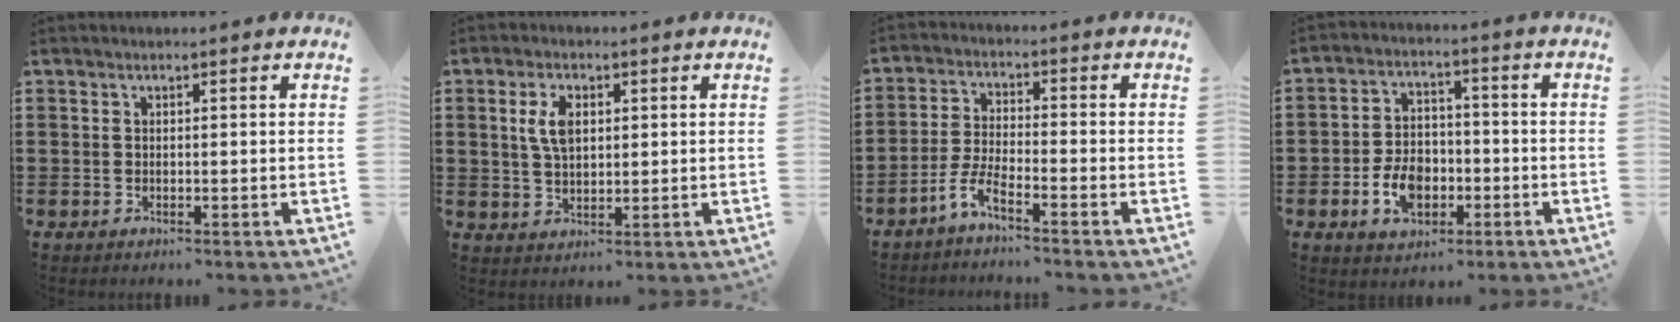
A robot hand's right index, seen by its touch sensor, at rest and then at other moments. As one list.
[{"total": 5.0, "force": [1.2, 2.7, 4.0], "torque": [-0.086, 0.013, 0.020]}, {"total": 4.5, "force": [-3.8, -0.1, 2.4], "torque": [-0.071, -0.015, -0.081]}, {"total": 6.7, "force": [-2.4, 4.6, 4.3], "torque": [-0.097, 0.008, -0.046]}]